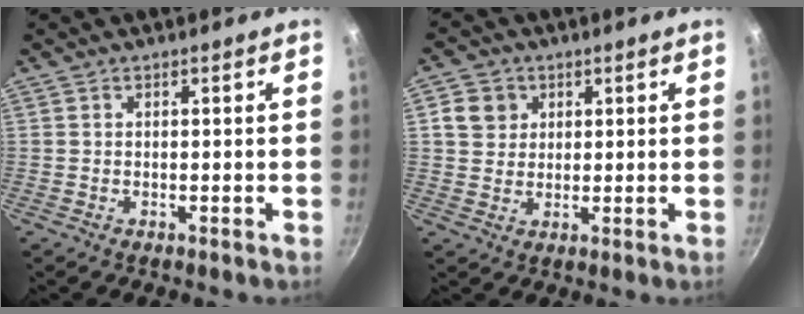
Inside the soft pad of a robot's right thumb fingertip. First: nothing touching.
{"total": 5.5, "force": [1.8, 4.9, 1.8], "torque": [-0.005, 0.005, 0.029]}